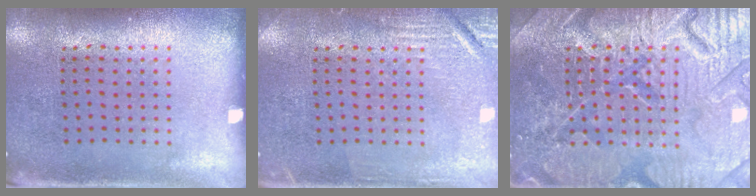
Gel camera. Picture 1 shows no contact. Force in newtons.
{"total": 2.9, "press": 2.9, "slide": 0.3}
{"total": 7.8, "press": 7.7, "slide": 1.0}